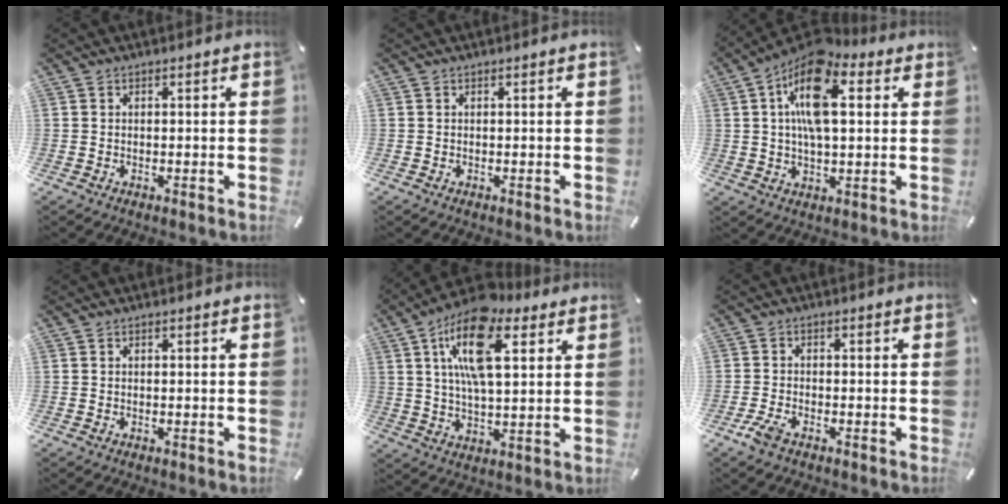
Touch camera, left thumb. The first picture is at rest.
{"total": 0.0}
{"total": 15.3, "force": [4.7, 7.6, 12.4], "torque": [-0.238, -0.006, 0.078]}
{"total": 0.0}
{"total": 17.1, "force": [7.8, 7.9, 13.0], "torque": [-0.247, -0.012, 0.130]}
{"total": 3.4, "force": [-2.3, 1.1, 2.2], "torque": [-0.055, 0.002, -0.046]}